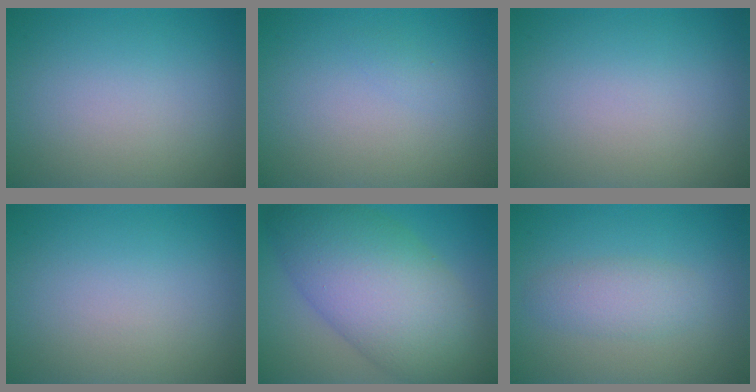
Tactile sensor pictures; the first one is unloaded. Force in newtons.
{"total": 0.5, "press": 0.5, "slide": 0.0}
{"total": 0.0}
{"total": 0.0}
{"total": 11.6, "press": 11.6, "slide": 0.2}
{"total": 2.4, "press": 2.4, "slide": 0.0}